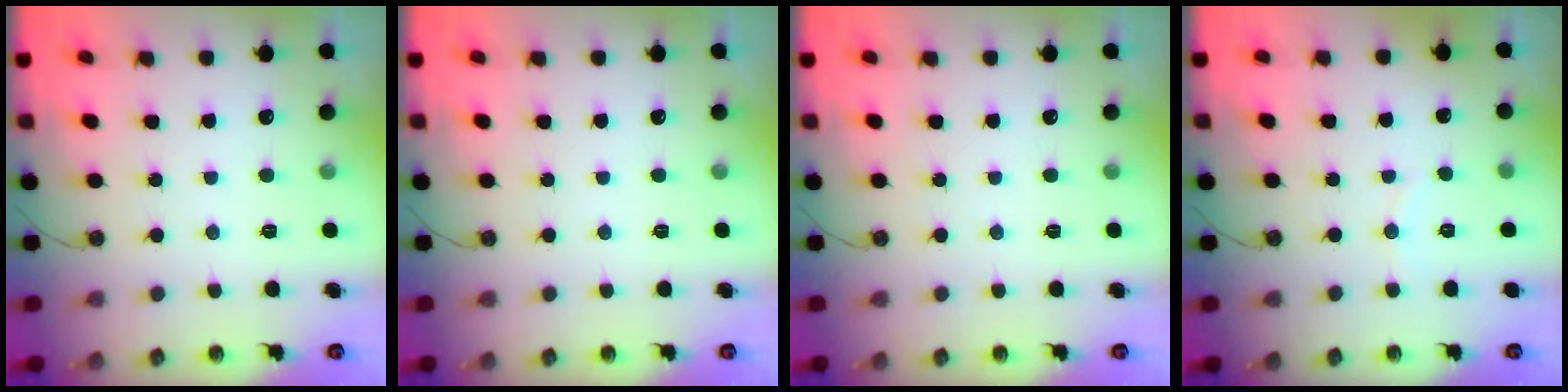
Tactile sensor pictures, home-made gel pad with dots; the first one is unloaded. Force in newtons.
{"total": 0.0}
{"total": 0.0}
{"total": 2.6, "press": 2.6, "slide": 0.3}